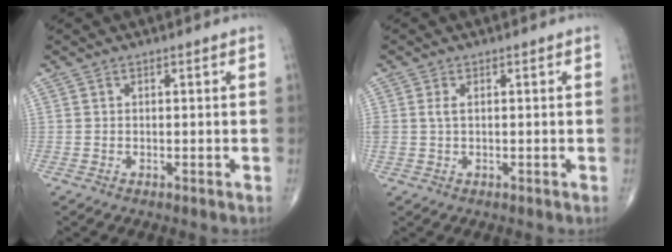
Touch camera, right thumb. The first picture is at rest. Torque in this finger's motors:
{"motor_torque": [-0.24, -0.23, 0.33, 0.26, 0.03]}